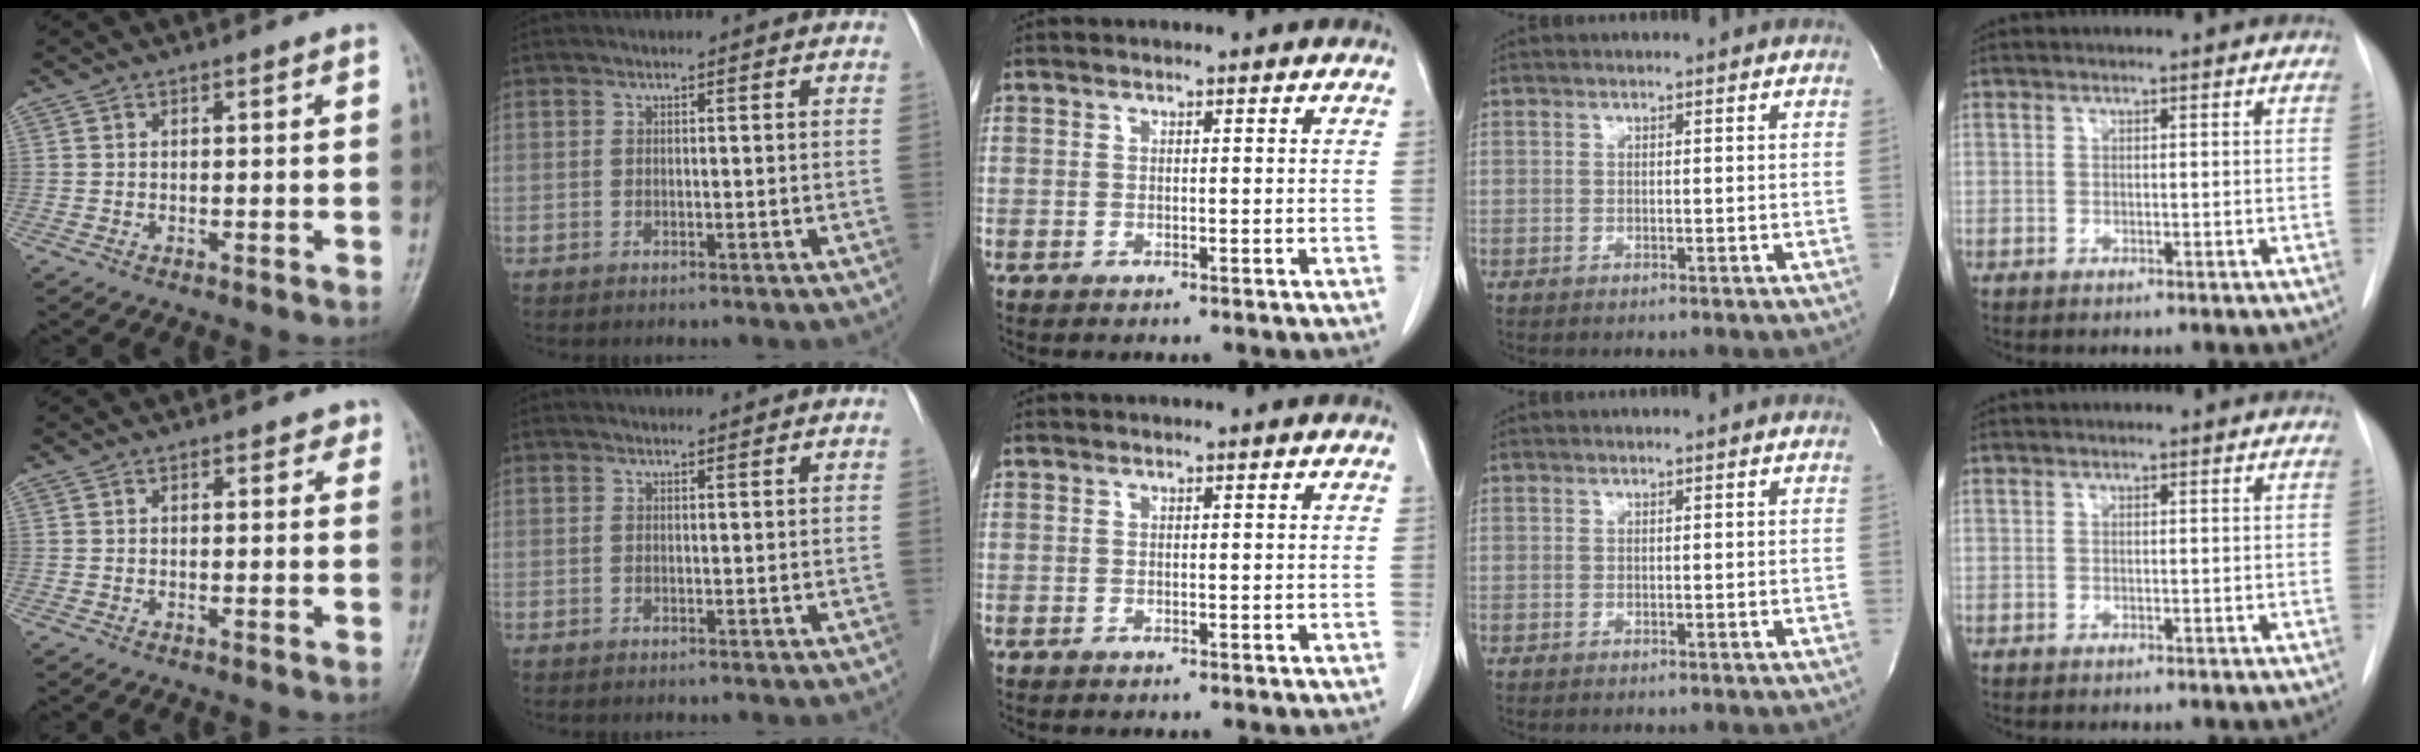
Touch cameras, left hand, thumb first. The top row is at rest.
{"thumb": {"total": 1.7, "force": [0.9, 1.1, 0.9], "torque": [0.006, 0.000, 0.005]}, "index": {"total": 1.4, "force": [-1.4, 0.0, -0.1], "torque": [-0.001, -0.014, -0.029]}}